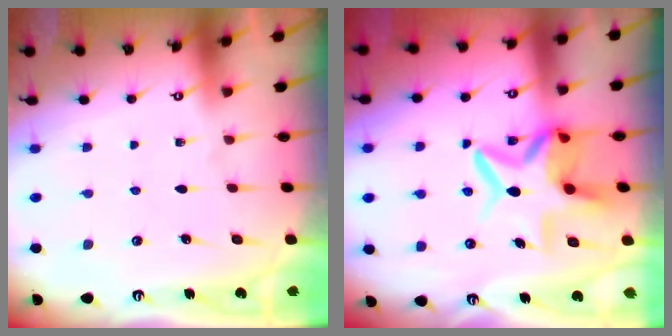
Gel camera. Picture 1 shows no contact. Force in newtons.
{"total": 10.1, "press": 10.0, "slide": 1.2}